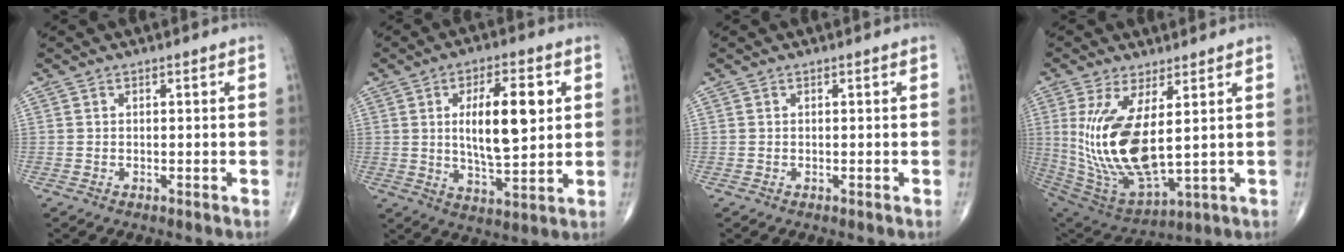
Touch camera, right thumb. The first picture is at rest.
{"total": 13.6, "force": [2.7, 5.2, 12.2], "torque": [-0.183, -0.017, 0.048]}
{"total": 0.0}
{"total": 17.2, "force": [2.6, 6.6, 15.7], "torque": [-0.328, -0.037, 0.072]}